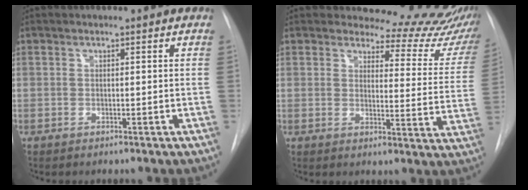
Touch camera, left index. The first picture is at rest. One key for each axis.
{"total": 16.7, "fx": 16.2, "fy": 3.7, "fz": 1.9, "tx": 0.015, "ty": -0.106, "tz": 0.154}